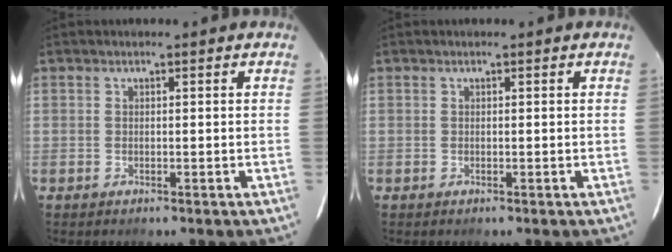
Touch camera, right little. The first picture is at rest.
{"total": 0.0}